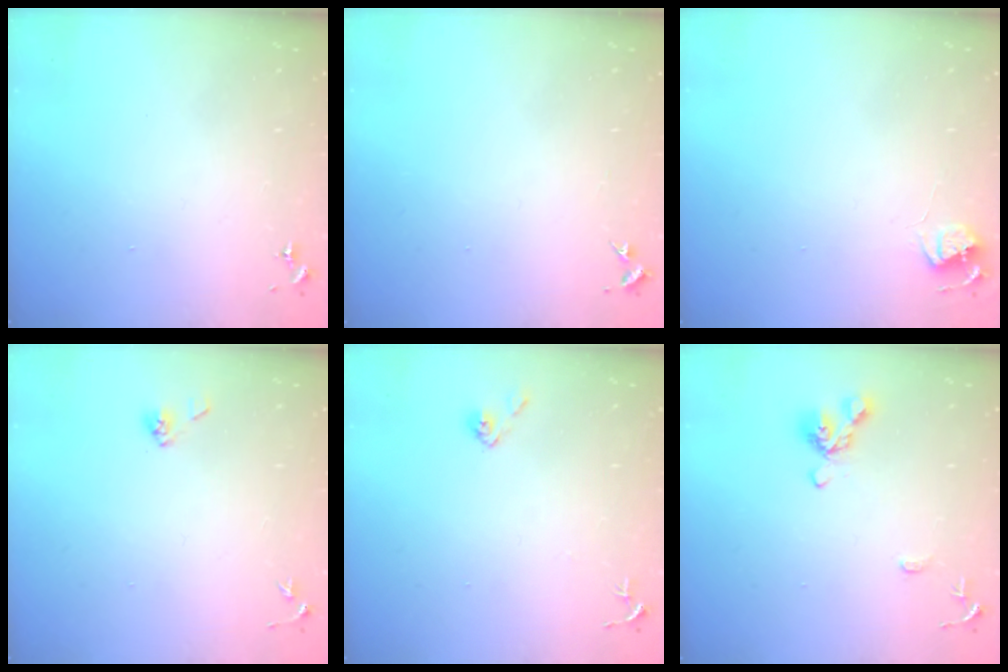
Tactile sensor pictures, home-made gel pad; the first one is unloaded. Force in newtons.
{"total": 2.7, "press": 2.7, "slide": 0.3}
{"total": 5.1, "press": 5.1, "slide": 0.6}
{"total": 4.5, "press": 4.3, "slide": 1.3}
{"total": 5.6, "press": 5.6, "slide": 0.5}
{"total": 10.7, "press": 10.6, "slide": 1.3}